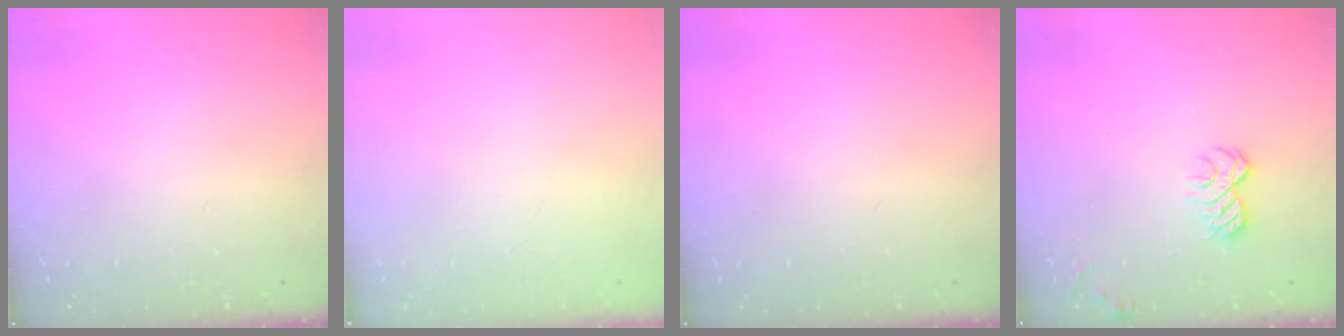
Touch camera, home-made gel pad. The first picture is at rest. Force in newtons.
{"total": 2.7, "press": 2.6, "slide": 0.8}
{"total": 0.0}
{"total": 6.6, "press": 6.6, "slide": 0.9}